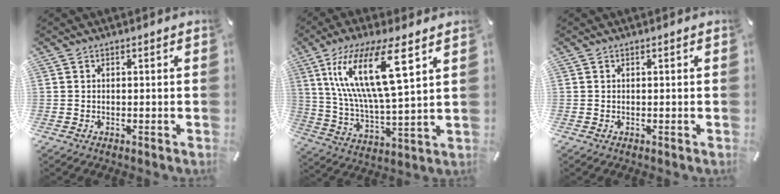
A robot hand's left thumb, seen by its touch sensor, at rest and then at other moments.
{"total": 18.6, "force": [9.0, 5.0, 15.5], "torque": [-0.335, -0.019, 0.141]}
{"total": 0.0}